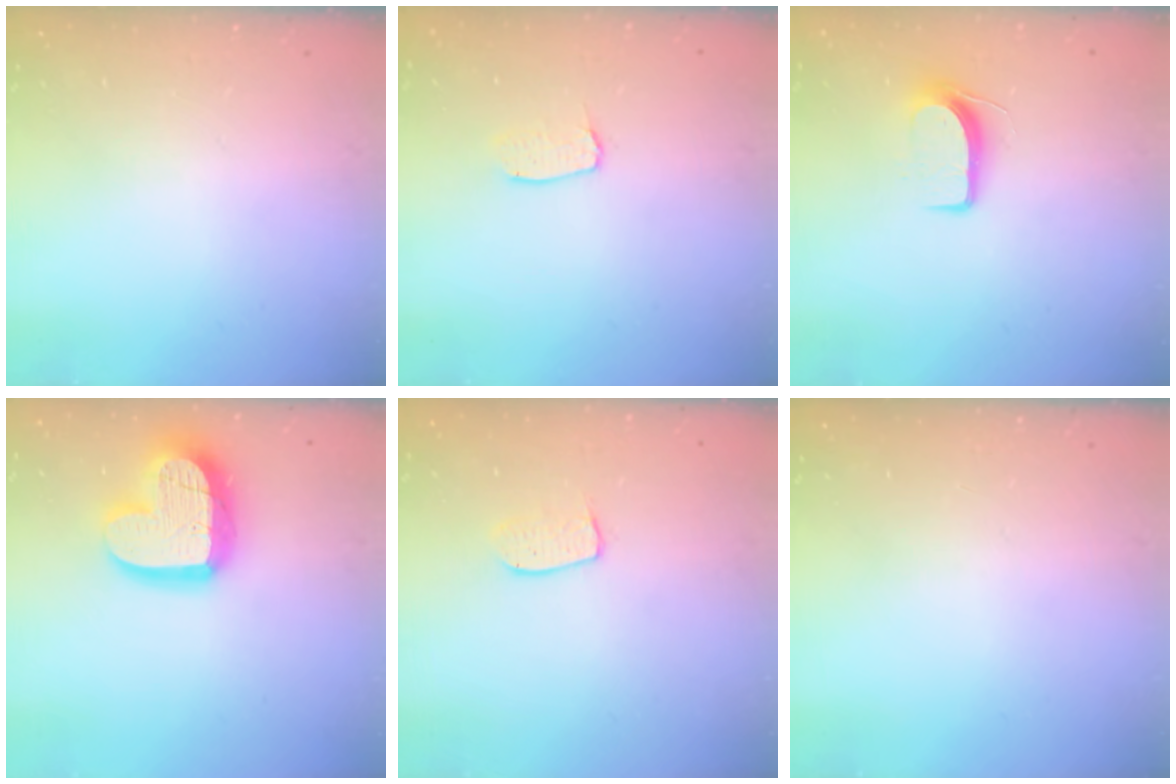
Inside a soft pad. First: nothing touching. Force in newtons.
{"total": 3.6, "press": 3.6, "slide": 0.3}
{"total": 7.9, "press": 7.9, "slide": 0.7}
{"total": 16.9, "press": 16.9, "slide": 1.3}
{"total": 6.7, "press": 6.7, "slide": 0.5}
{"total": 0.0}